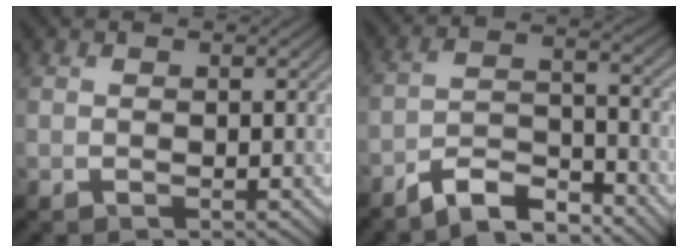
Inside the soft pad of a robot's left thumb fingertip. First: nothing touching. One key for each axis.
{"total": 7.5, "fx": -6.4, "fy": 1.7, "fz": 3.5, "tx": -0.062, "ty": 0.004, "tz": -0.126}